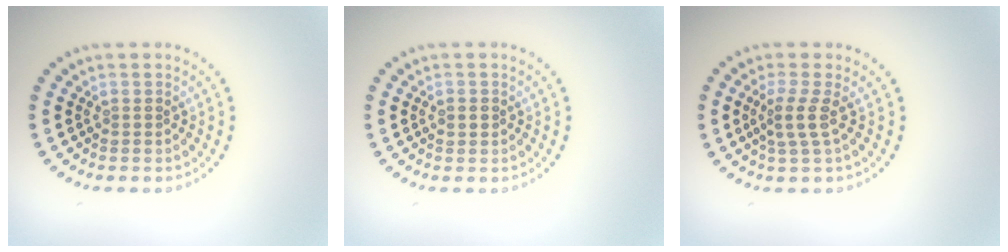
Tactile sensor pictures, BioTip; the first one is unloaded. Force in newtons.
{"total": 1.0, "press": 1.0, "slide": 0.2}
{"total": 2.2, "press": 1.6, "slide": 1.4}